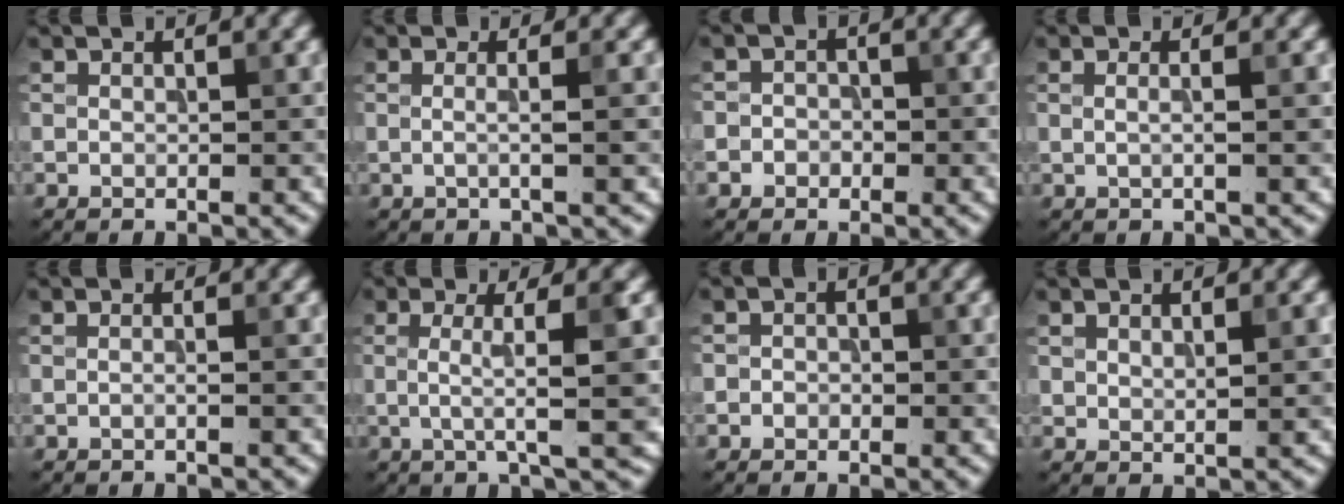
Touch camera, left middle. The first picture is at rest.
{"total": 2.2, "force": [0.0, 0.4, 2.1], "torque": [-0.032, -0.006, -0.009]}
{"total": 1.9, "force": [-0.7, 1.7, 0.5], "torque": [0.012, 0.009, -0.023]}
{"total": 1.9, "force": [0.3, 0.5, 1.8], "torque": [-0.023, -0.003, -0.005]}
{"total": 0.8, "force": [-0.2, -0.1, 0.8], "torque": [-0.020, -0.005, -0.007]}
{"total": 5.0, "force": [0.2, 0.8, 4.9], "torque": [-0.082, 0.002, 0.001]}
{"total": 1.3, "force": [-0.5, 1.1, 0.6], "torque": [0.003, 0.002, -0.012]}
{"total": 1.5, "force": [0.4, 0.6, 1.3], "torque": [-0.026, -0.003, 0.013]}